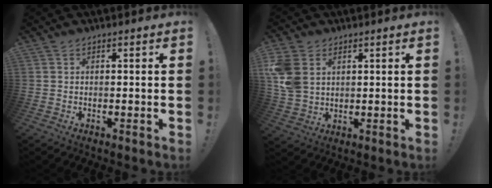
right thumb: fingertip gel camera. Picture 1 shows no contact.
{"total": 9.8, "force": [3.3, 7.2, 5.7], "torque": [-0.125, -0.010, 0.066]}